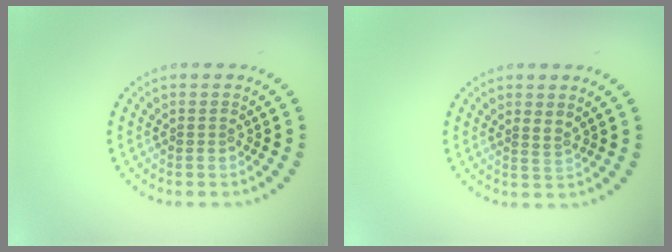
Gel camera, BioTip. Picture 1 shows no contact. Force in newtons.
{"total": 0.7, "press": 0.4, "slide": 0.6}